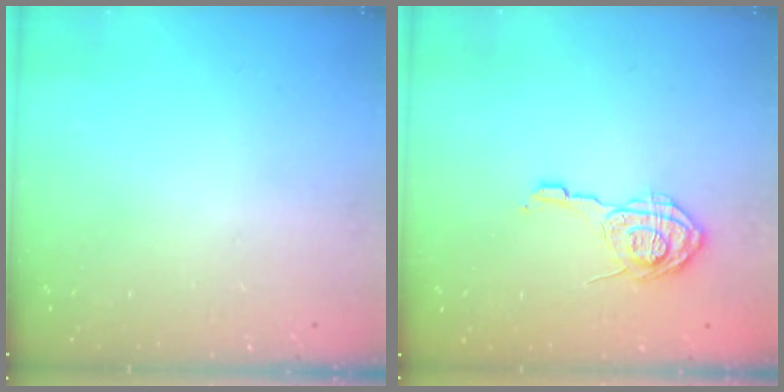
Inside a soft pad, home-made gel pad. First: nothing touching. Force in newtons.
{"total": 12.7, "press": 12.7, "slide": 1.0}